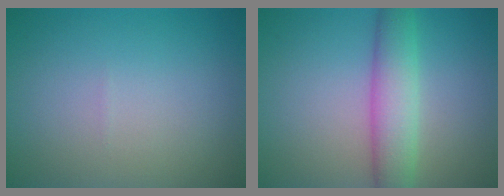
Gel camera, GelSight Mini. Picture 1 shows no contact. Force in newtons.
{"total": 4.7, "press": 4.7, "slide": 0.1}